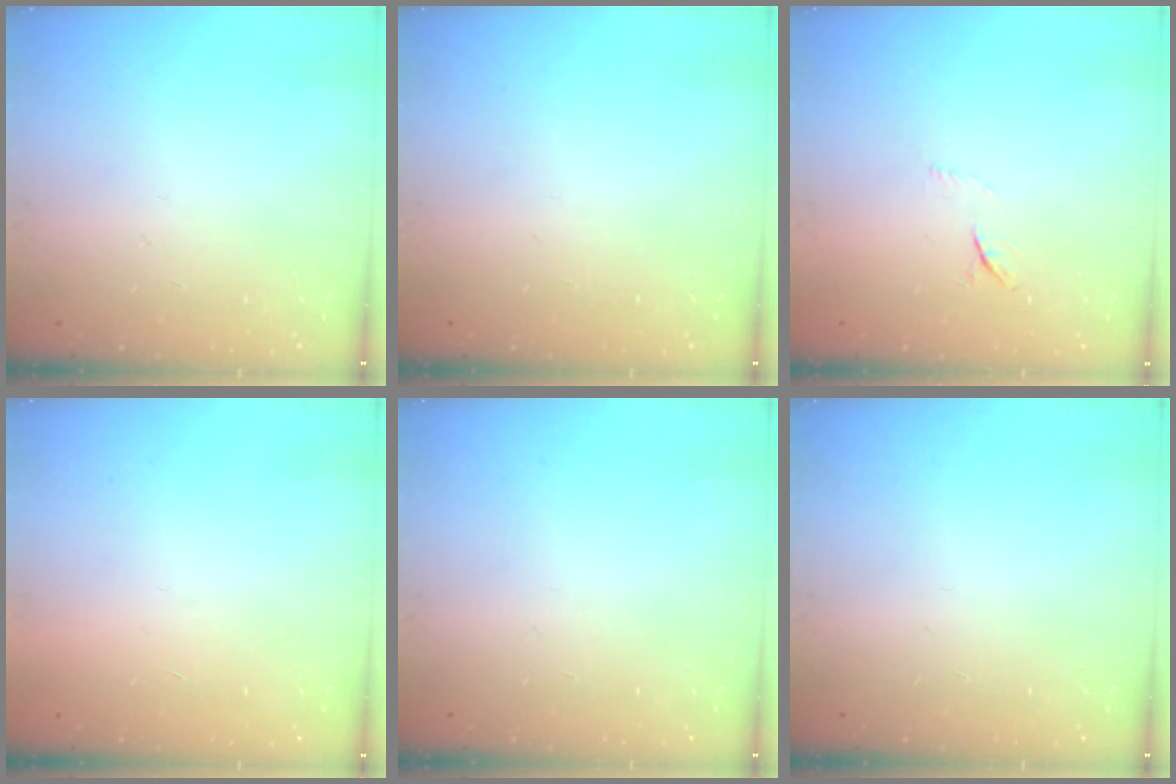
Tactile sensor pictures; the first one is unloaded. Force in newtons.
{"total": 0.0}
{"total": 4.2, "press": 4.0, "slide": 1.4}
{"total": 1.7, "press": 1.7, "slide": 0.1}
{"total": 0.0}
{"total": 0.0}